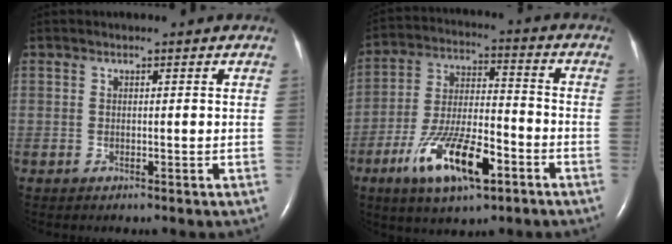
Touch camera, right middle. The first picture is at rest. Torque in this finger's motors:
{"motor_torque": [1.43, -0.71, 0.70, 0.21]}